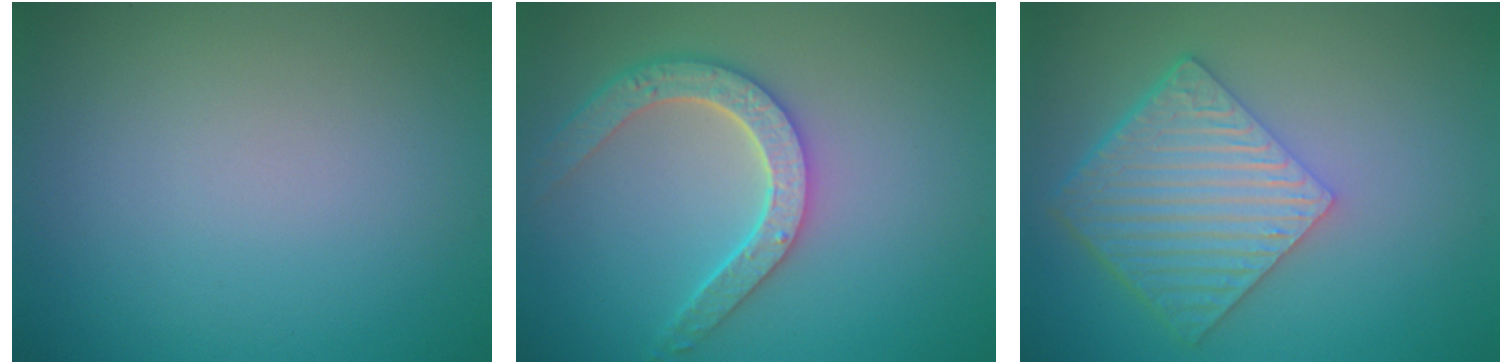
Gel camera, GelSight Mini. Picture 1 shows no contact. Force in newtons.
{"total": 4.6, "press": 3.8, "slide": 2.6}
{"total": 6.9, "press": 4.9, "slide": 4.8}